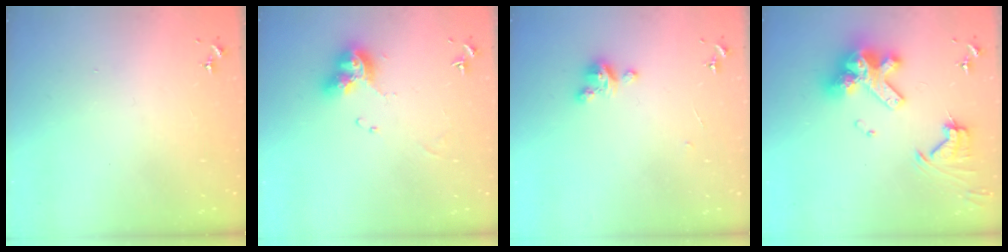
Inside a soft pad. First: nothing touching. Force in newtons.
{"total": 10.9, "press": 10.9, "slide": 0.8}
{"total": 4.6, "press": 4.6, "slide": 0.3}
{"total": 18.5, "press": 18.4, "slide": 2.2}